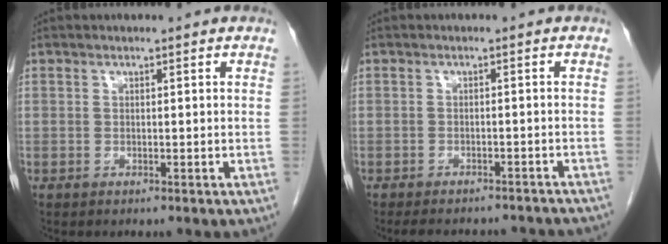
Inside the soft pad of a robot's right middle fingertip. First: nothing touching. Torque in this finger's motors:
{"motor_torque": [0.19, -0.17, 0.02, 0.01]}